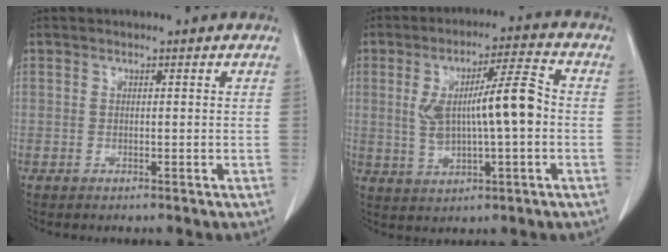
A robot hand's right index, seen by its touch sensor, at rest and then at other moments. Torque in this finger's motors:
{"motor_torque": [0.62, 0.38, 0.36, 0.16]}